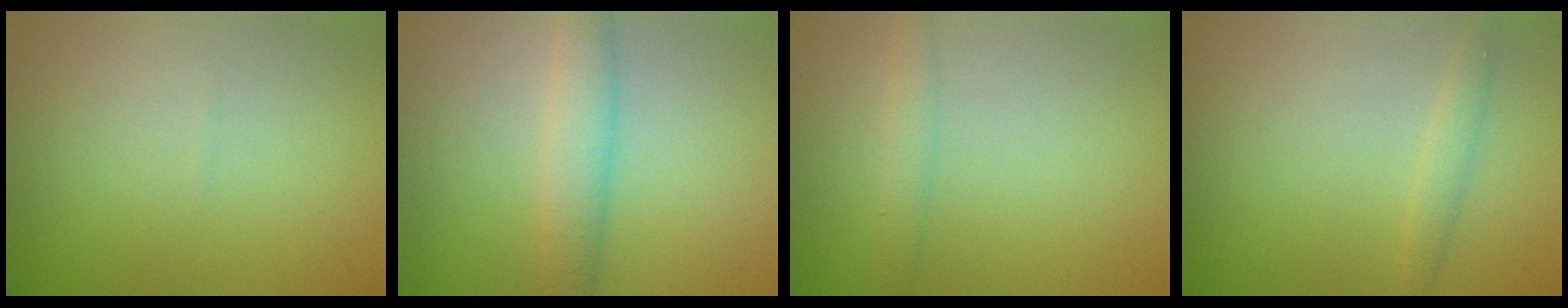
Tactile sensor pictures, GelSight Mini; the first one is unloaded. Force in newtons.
{"total": 3.2, "press": 3.2, "slide": 0.2}
{"total": 1.5, "press": 1.5, "slide": 0.1}
{"total": 1.3, "press": 1.3, "slide": 0.1}